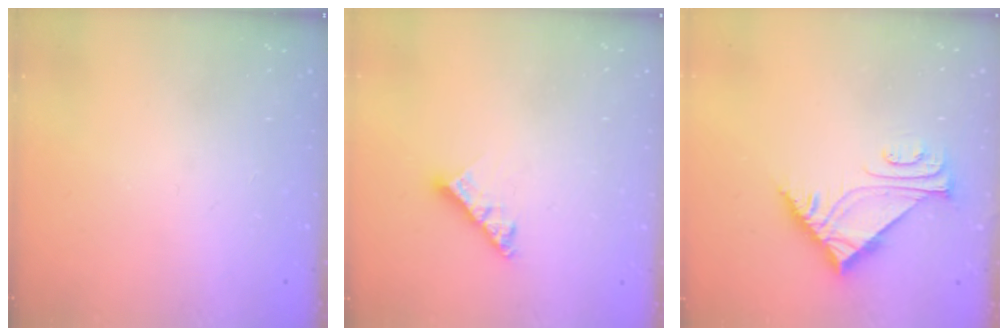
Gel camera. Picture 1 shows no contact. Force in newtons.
{"total": 7.4, "press": 7.4, "slide": 0.8}
{"total": 6.0, "press": 6.0, "slide": 0.1}